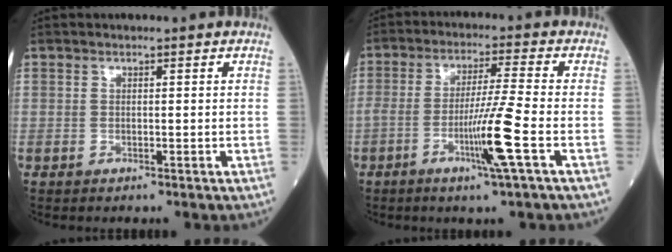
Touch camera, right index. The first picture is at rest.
{"total": 8.5, "force": [-3.2, -1.5, 7.8], "torque": [-0.150, -0.011, -0.061]}